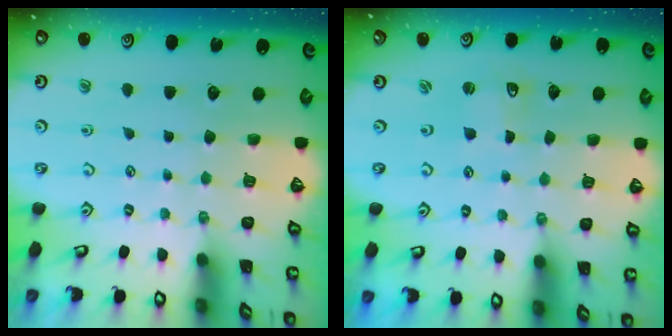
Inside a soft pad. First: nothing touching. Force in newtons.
{"total": 0.6, "press": 0.6, "slide": 0.1}